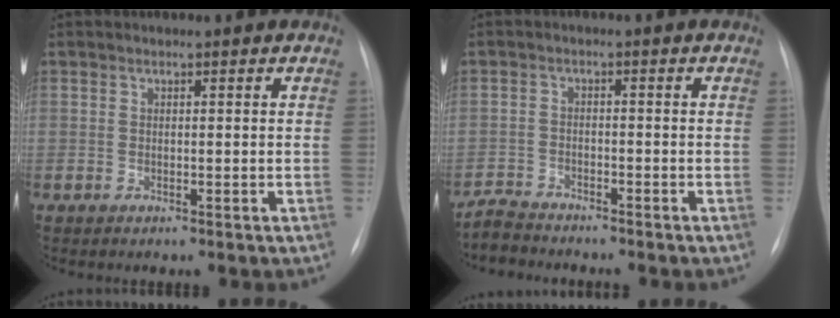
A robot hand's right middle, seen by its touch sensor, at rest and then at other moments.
{"total": 3.5, "force": [-3.5, 0.2, -0.3], "torque": [0.008, -0.017, -0.065]}